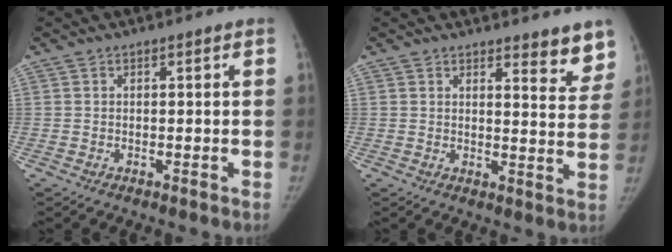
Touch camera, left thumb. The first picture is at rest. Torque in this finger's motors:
{"motor_torque": [-0.04, -0.05, 0.34, -0.06, 0.01]}